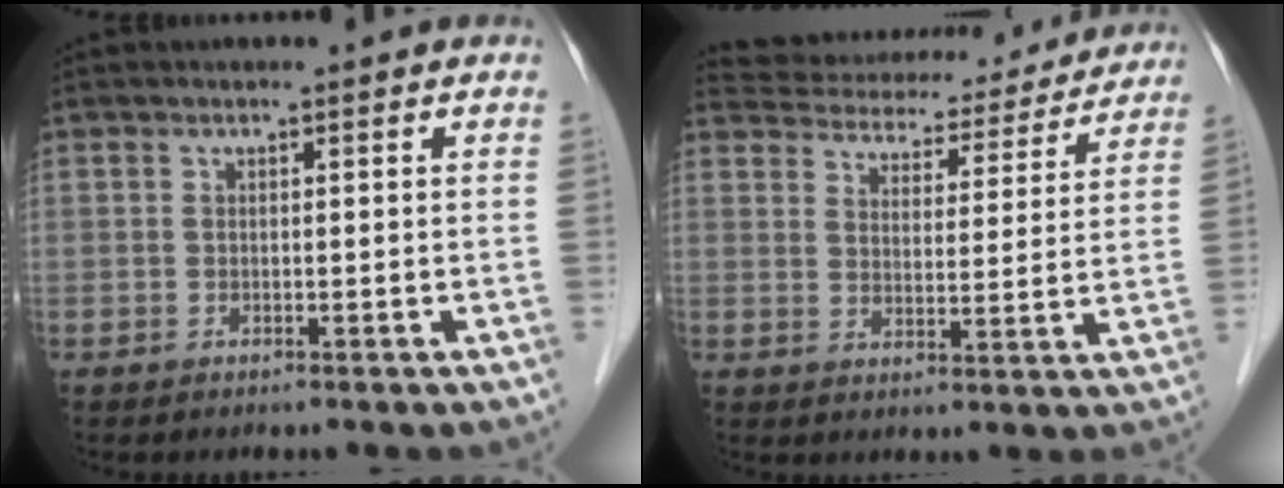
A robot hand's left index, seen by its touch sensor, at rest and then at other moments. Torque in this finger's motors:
{"motor_torque": [-0.12, -0.15, -0.13, -0.07]}